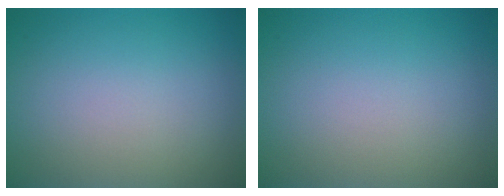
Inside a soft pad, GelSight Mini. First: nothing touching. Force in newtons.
{"total": 0.0}